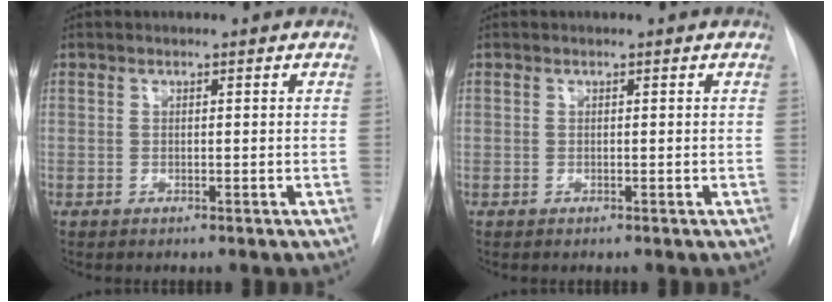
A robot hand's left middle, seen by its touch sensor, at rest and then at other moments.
{"total": 0.0}